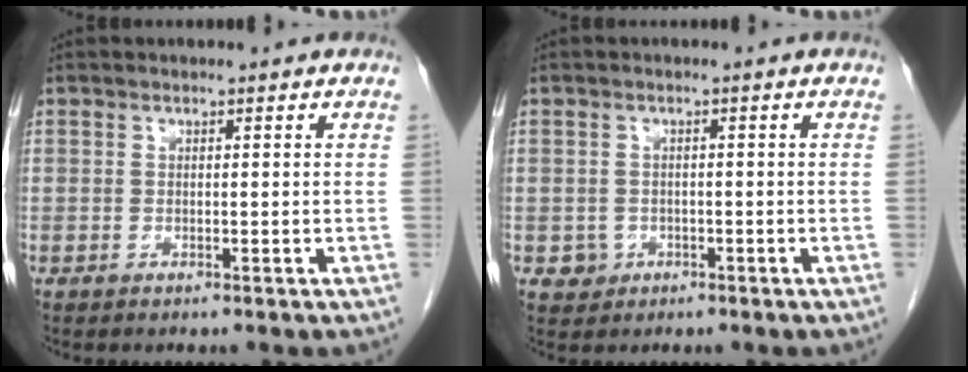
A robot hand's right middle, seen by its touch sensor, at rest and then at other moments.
{"total": 2.1, "force": [-0.7, 1.9, 0.3], "torque": [-0.001, 0.007, -0.007]}